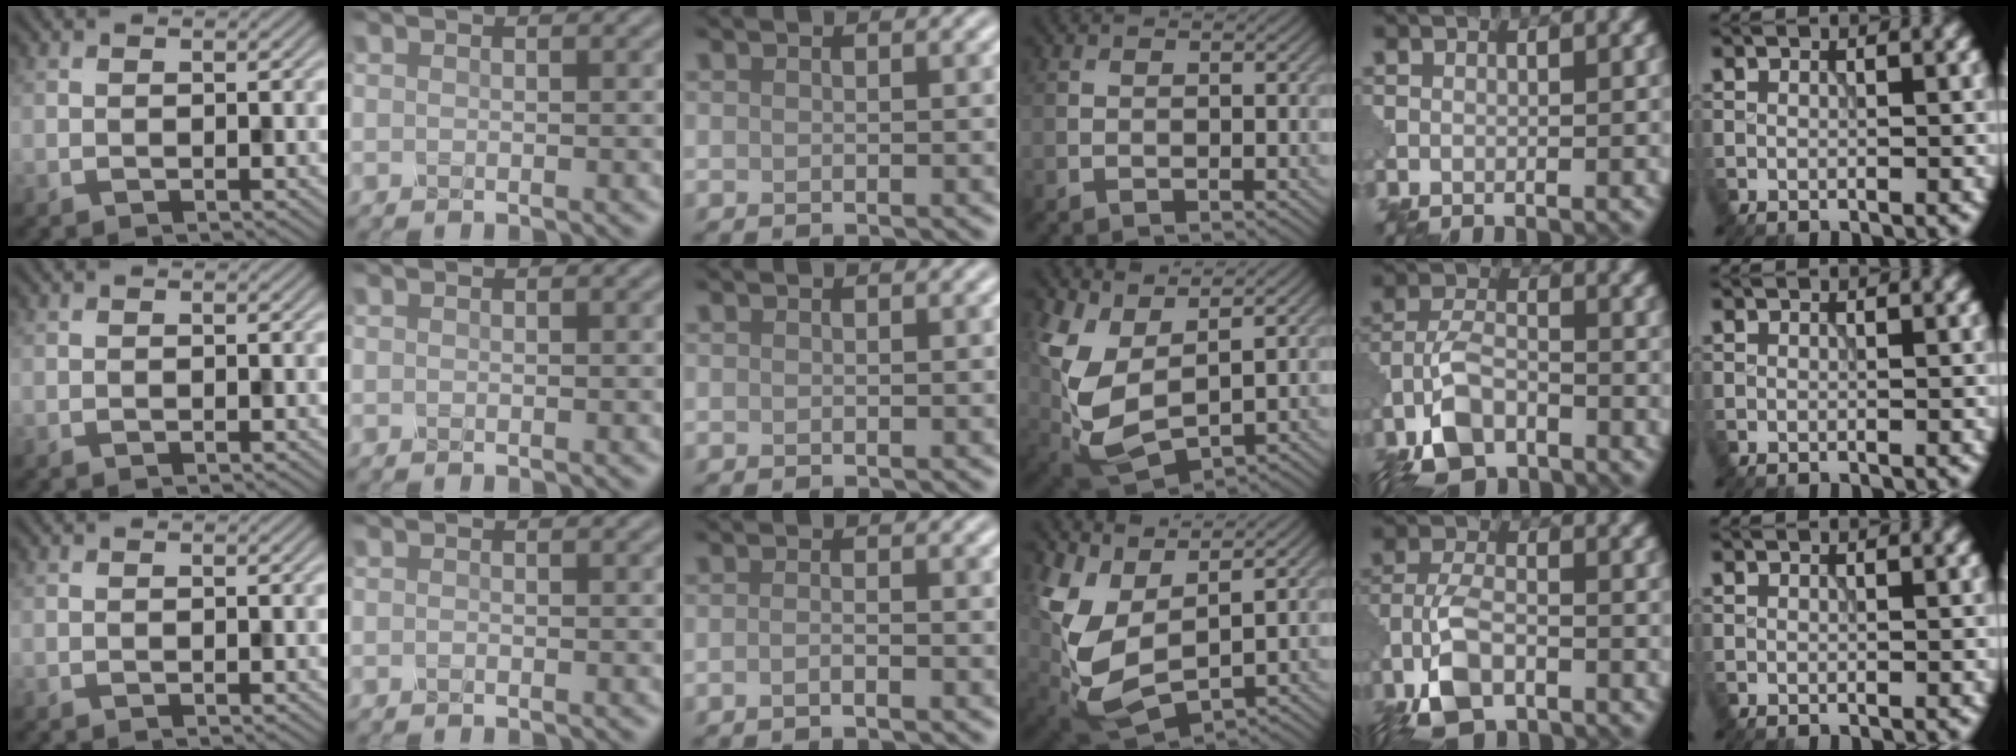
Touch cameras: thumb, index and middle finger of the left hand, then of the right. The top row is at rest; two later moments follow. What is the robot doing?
{"motion": "insert", "object": "pin"}